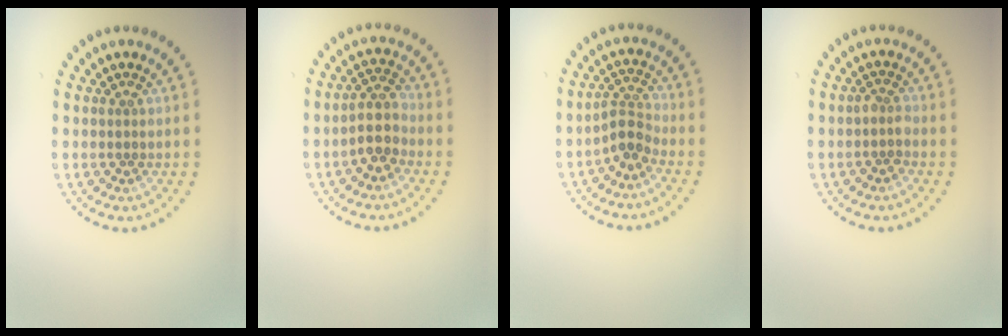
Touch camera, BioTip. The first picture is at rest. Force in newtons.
{"total": 2.8, "press": 2.6, "slide": 1.2}
{"total": 2.4, "press": 1.7, "slide": 1.7}
{"total": 1.5, "press": 1.2, "slide": 0.9}